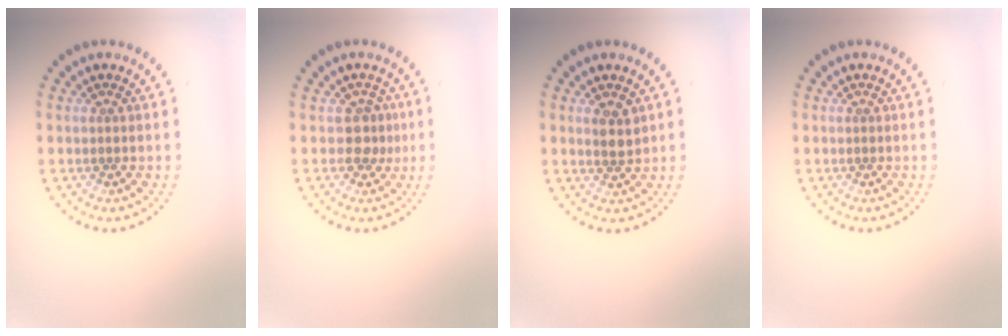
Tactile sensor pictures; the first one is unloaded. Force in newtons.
{"total": 1.8, "press": 1.6, "slide": 1.0}
{"total": 1.9, "press": 1.7, "slide": 0.9}
{"total": 0.0}